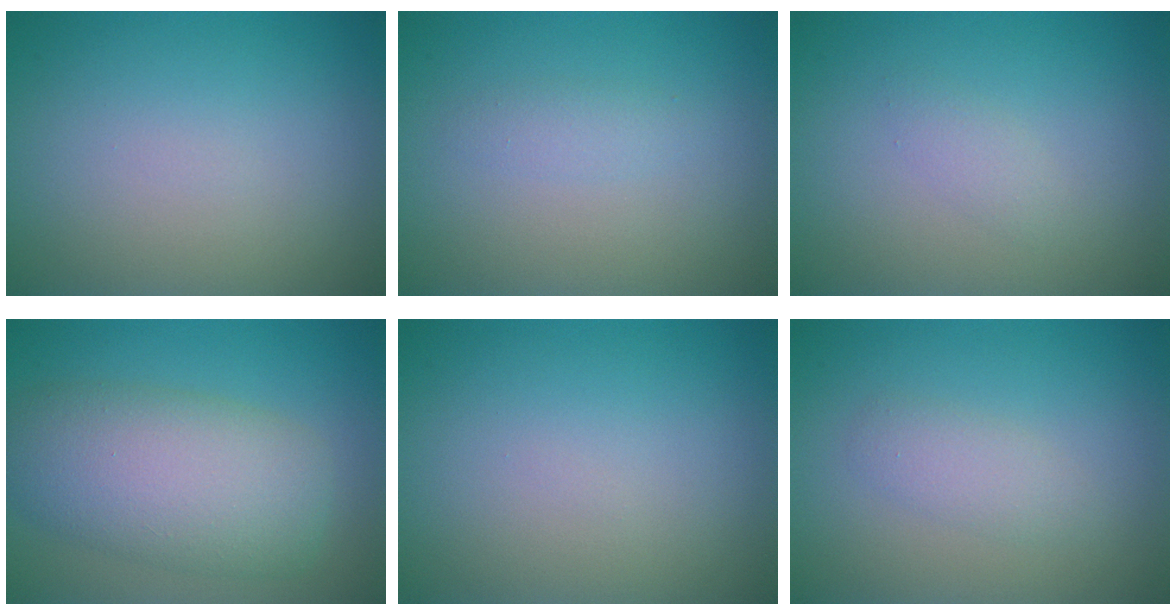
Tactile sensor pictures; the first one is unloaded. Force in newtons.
{"total": 1.1, "press": 1.1, "slide": 0.1}
{"total": 1.1, "press": 1.1, "slide": 0.0}
{"total": 7.9, "press": 7.9, "slide": 0.3}
{"total": 0.0}
{"total": 2.4, "press": 2.4, "slide": 0.2}